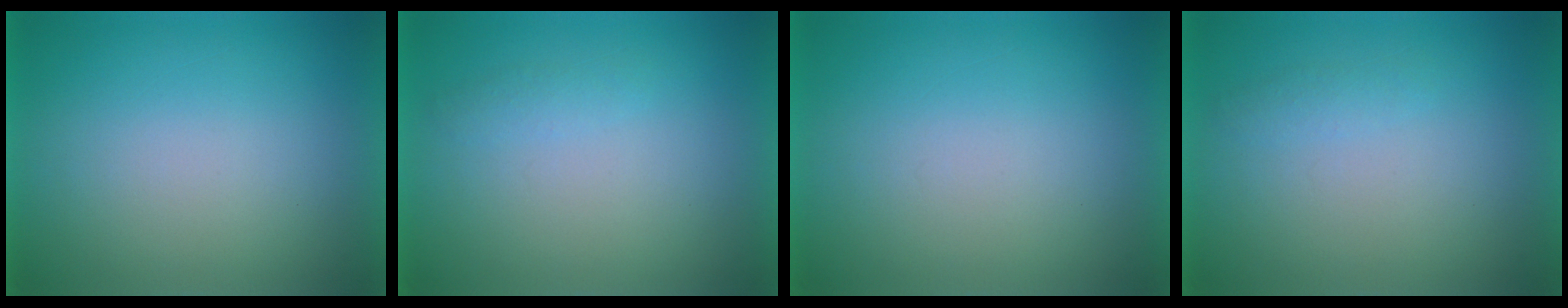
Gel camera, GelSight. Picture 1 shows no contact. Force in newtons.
{"total": 1.4}
{"total": 0.0}
{"total": 1.3}